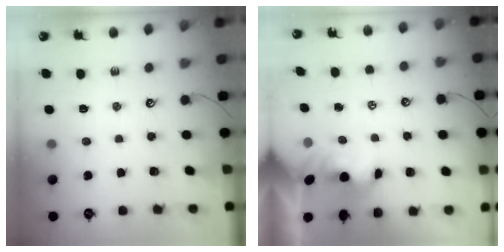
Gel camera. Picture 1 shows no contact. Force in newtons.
{"total": 1.7, "press": 1.5, "slide": 0.7}